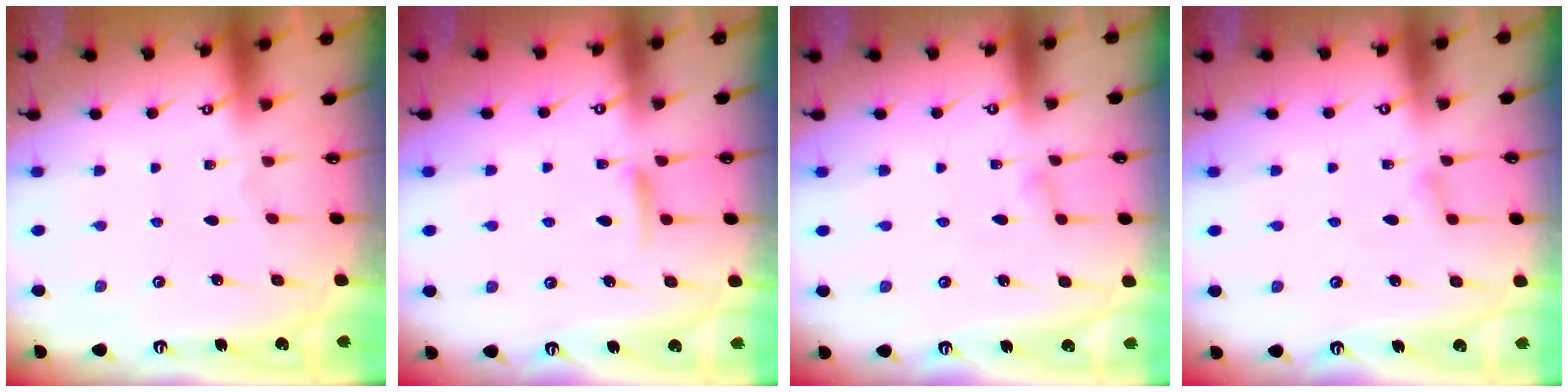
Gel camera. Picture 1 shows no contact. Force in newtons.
{"total": 5.4, "press": 5.4, "slide": 0.6}
{"total": 4.7, "press": 4.7, "slide": 0.5}
{"total": 5.7, "press": 5.6, "slide": 0.6}